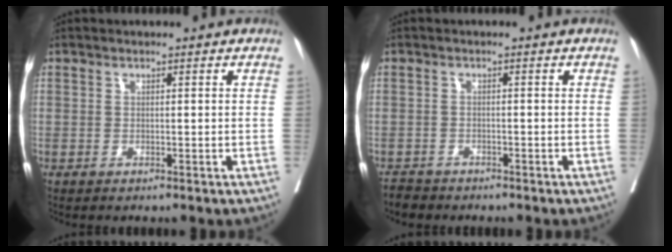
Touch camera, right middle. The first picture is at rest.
{"total": 2.5, "force": [-2.3, 1.0, -0.1], "torque": [-0.003, -0.002, -0.042]}